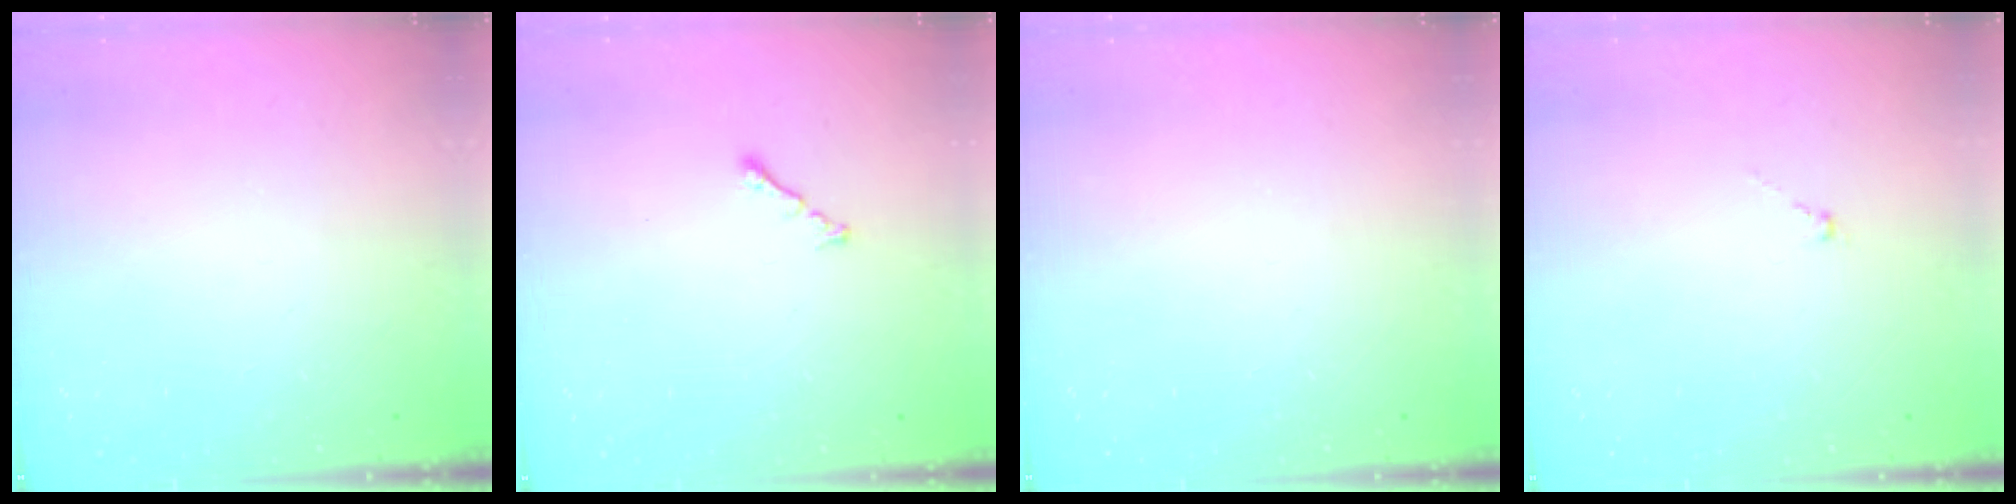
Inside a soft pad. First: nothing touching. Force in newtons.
{"total": 1.2, "press": 1.1, "slide": 0.5}
{"total": 0.0}
{"total": 0.6, "press": 0.4, "slide": 0.4}